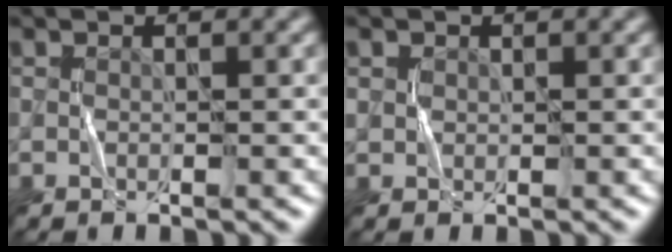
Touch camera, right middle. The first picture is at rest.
{"total": 0.8, "force": [0.4, 0.6, 0.2], "torque": [-0.003, 0.001, 0.009]}